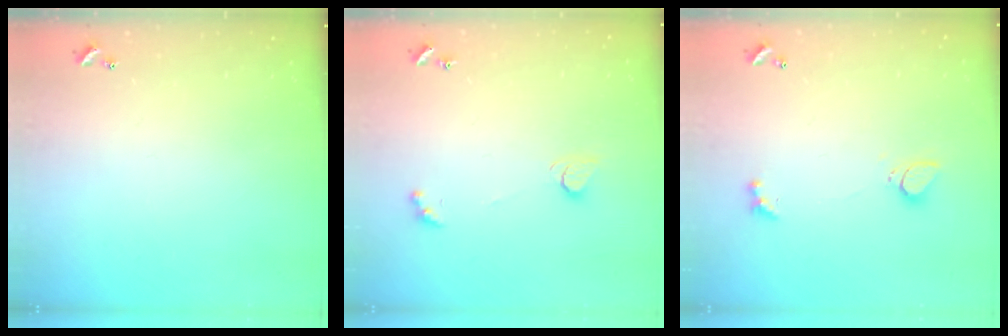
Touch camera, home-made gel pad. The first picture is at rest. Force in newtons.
{"total": 2.2, "press": 2.2, "slide": 0.4}
{"total": 2.1, "press": 2.0, "slide": 0.7}